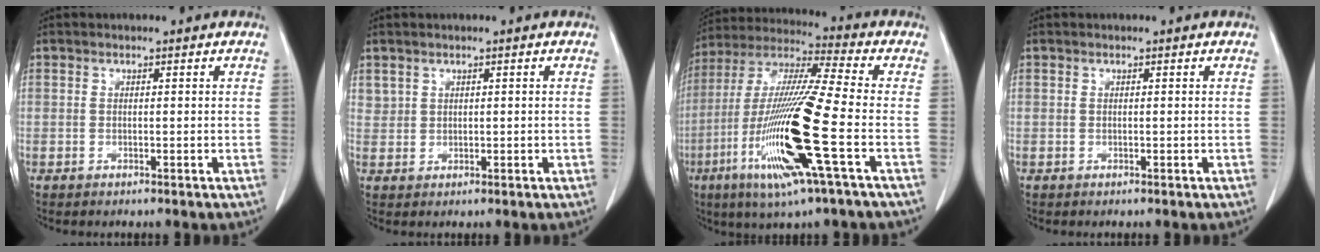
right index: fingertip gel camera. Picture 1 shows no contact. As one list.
[{"total": 1.4, "force": [0.9, 1.1, 0.1], "torque": [0.007, 0.006, 0.016]}, {"total": 19.2, "force": [-6.2, -0.1, 18.2], "torque": [-0.391, -0.028, -0.124]}, {"total": 0.0}]